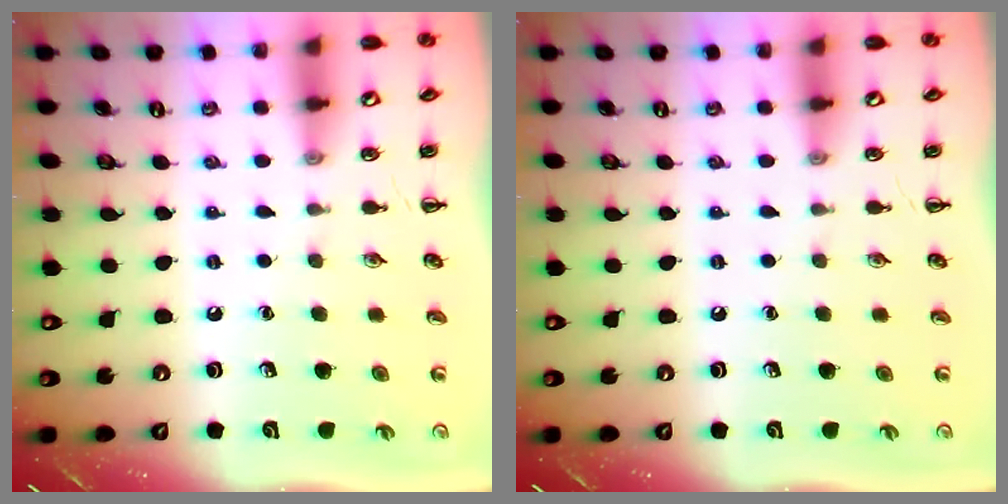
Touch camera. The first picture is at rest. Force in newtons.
{"total": 0.0}